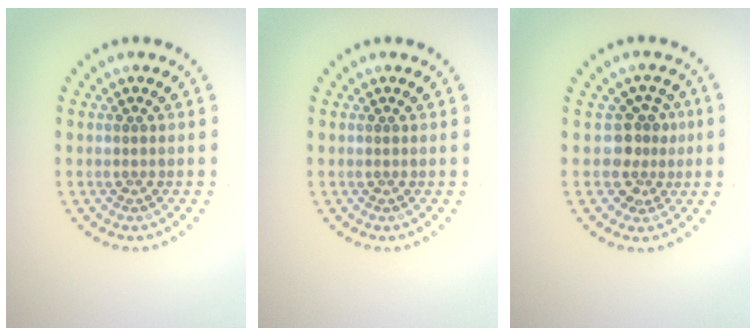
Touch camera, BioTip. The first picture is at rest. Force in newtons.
{"total": 0.0}
{"total": 2.7, "press": 2.1, "slide": 1.6}